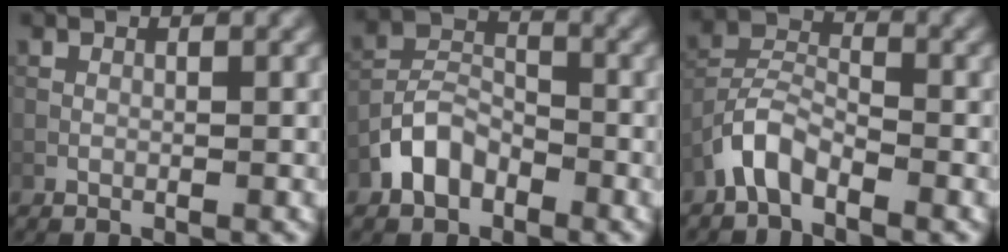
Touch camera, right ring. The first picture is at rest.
{"total": 4.0, "force": [-2.0, 2.8, 2.1], "torque": [-0.041, 0.010, -0.049]}
{"total": 3.0, "force": [-2.2, 1.3, 1.7], "torque": [-0.036, 0.015, -0.054]}